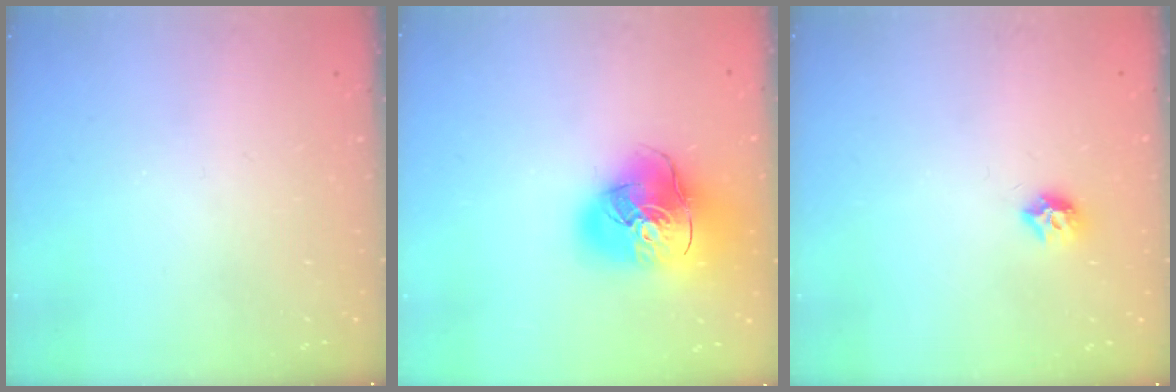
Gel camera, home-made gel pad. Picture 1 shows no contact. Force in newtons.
{"total": 19.7, "press": 19.5, "slide": 2.7}
{"total": 7.5, "press": 7.4, "slide": 0.6}